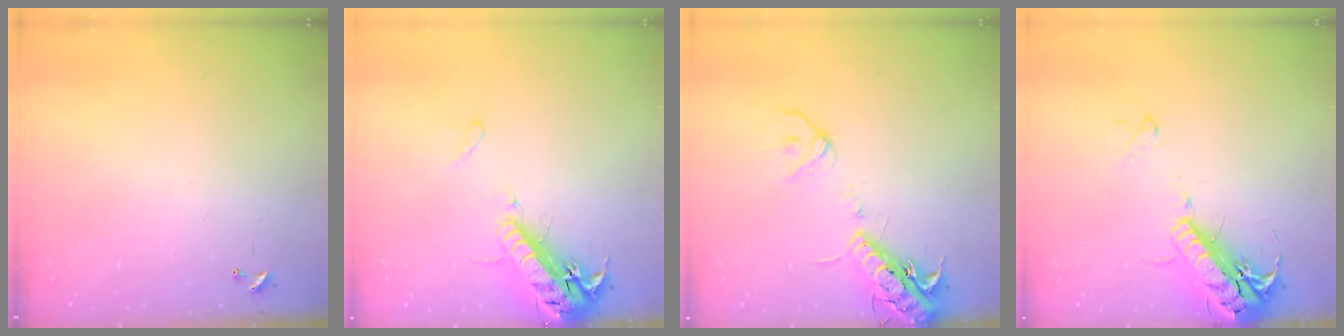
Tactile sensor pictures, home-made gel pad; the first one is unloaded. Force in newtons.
{"total": 17.4, "press": 16.9, "slide": 4.1}
{"total": 16.3, "press": 16.0, "slide": 3.3}
{"total": 19.9, "press": 19.5, "slide": 3.8}